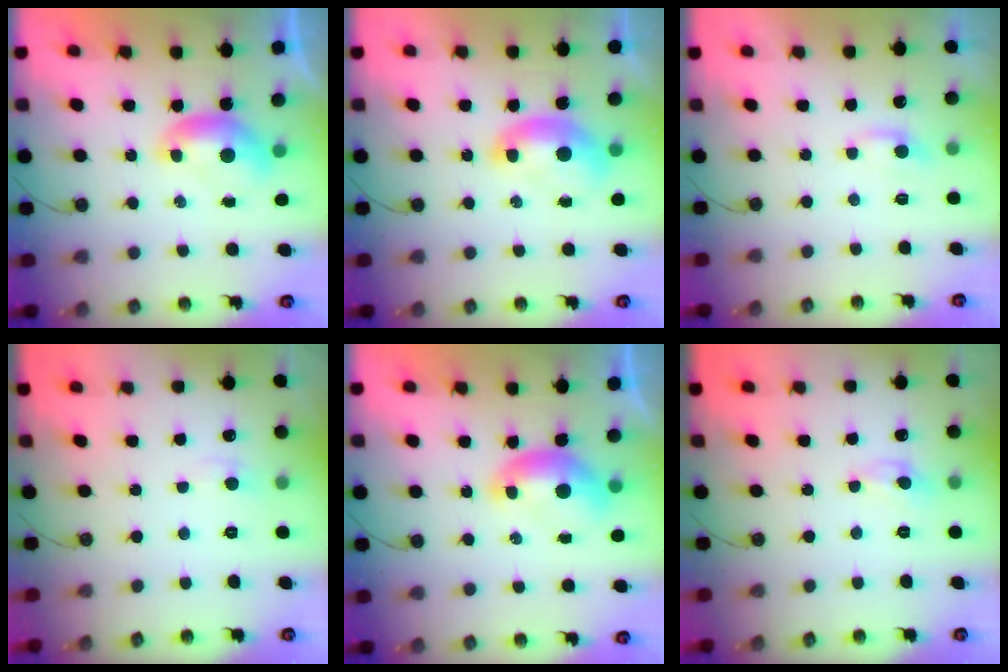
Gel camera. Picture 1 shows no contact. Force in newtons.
{"total": 2.4, "press": 2.3, "slide": 0.6}
{"total": 0.0}
{"total": 0.6, "press": 0.4, "slide": 0.5}
{"total": 1.3, "press": 1.1, "slide": 0.6}
{"total": 0.0}